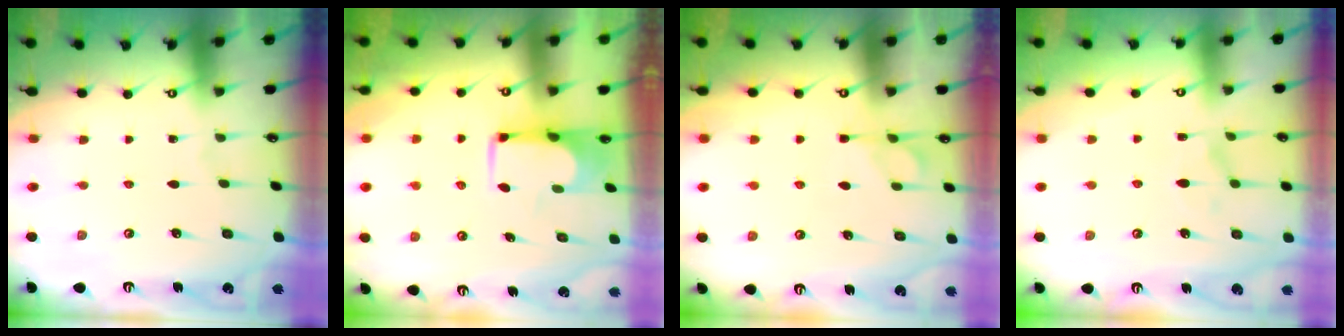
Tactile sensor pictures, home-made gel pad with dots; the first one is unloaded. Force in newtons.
{"total": 1.6, "press": 1.5, "slide": 0.1}
{"total": 1.1, "press": 0.0, "slide": 1.0}
{"total": 2.3, "press": 2.1, "slide": 0.9}